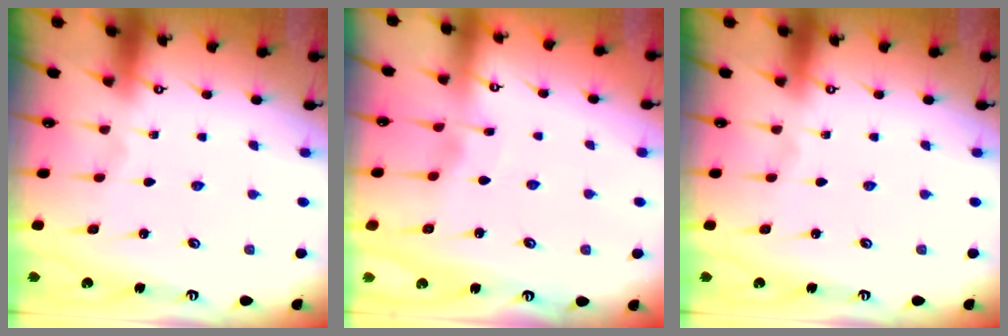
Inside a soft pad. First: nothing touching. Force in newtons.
{"total": 2.5, "press": 2.5, "slide": 0.3}
{"total": 0.0}